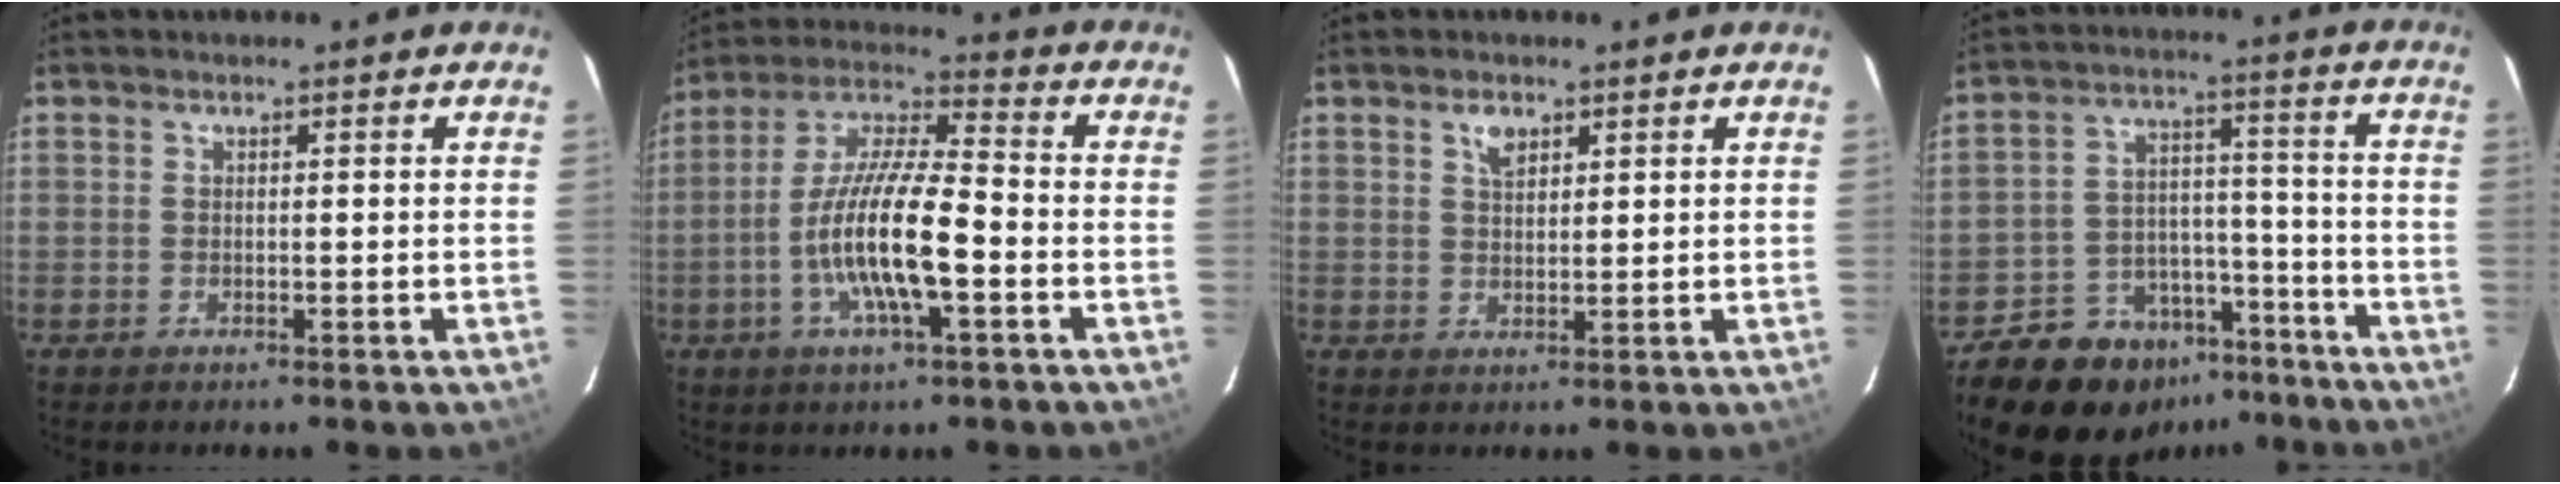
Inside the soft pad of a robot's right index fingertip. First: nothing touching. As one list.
[{"total": 14.7, "force": [-4.3, 3.0, 13.8], "torque": [-0.273, -0.003, -0.086]}, {"total": 2.8, "force": [1.7, 1.5, 1.7], "torque": [-0.029, 0.006, 0.031]}, {"total": 17.5, "force": [-12.7, 10.3, 6.3], "torque": [-0.143, 0.047, -0.177]}]